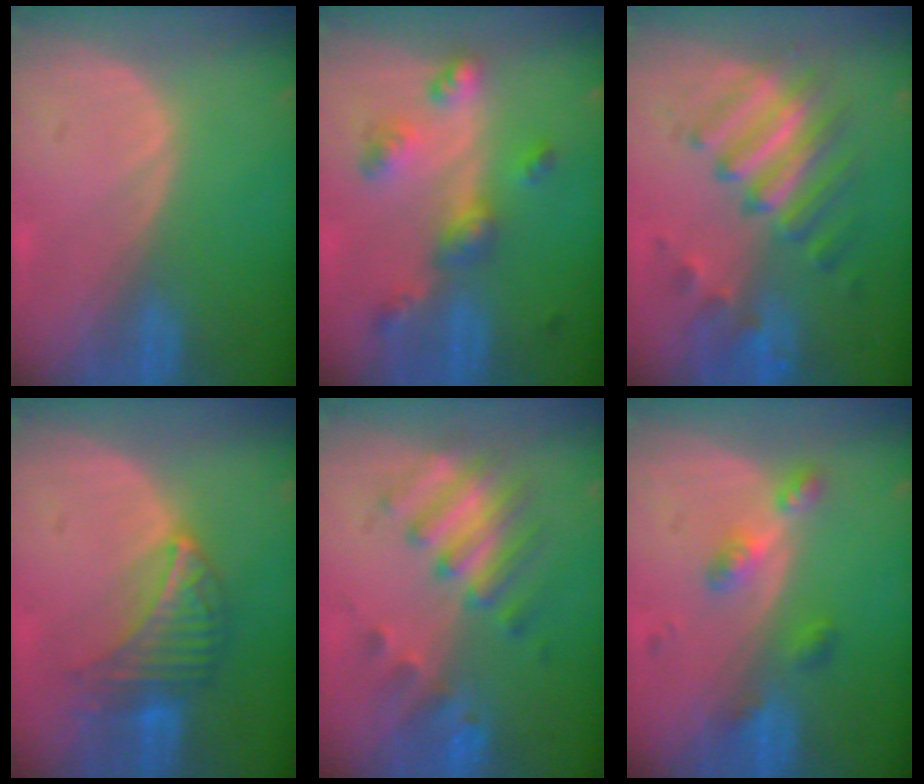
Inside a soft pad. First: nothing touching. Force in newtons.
{"total": 6.8, "press": 6.0, "slide": 3.2}
{"total": 8.7, "press": 8.3, "slide": 2.4}
{"total": 6.7, "press": 6.6, "slide": 1.2}
{"total": 7.2, "press": 7.1, "slide": 1.4}
{"total": 4.8, "press": 4.3, "slide": 2.0}